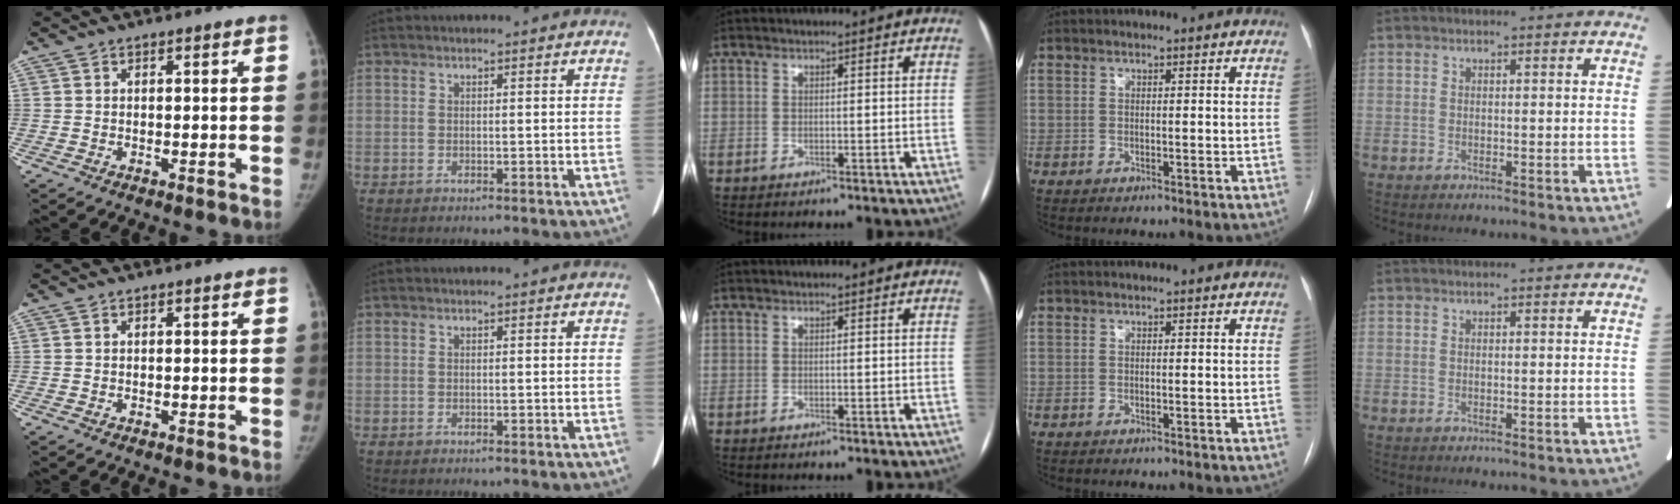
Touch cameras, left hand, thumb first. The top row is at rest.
{}